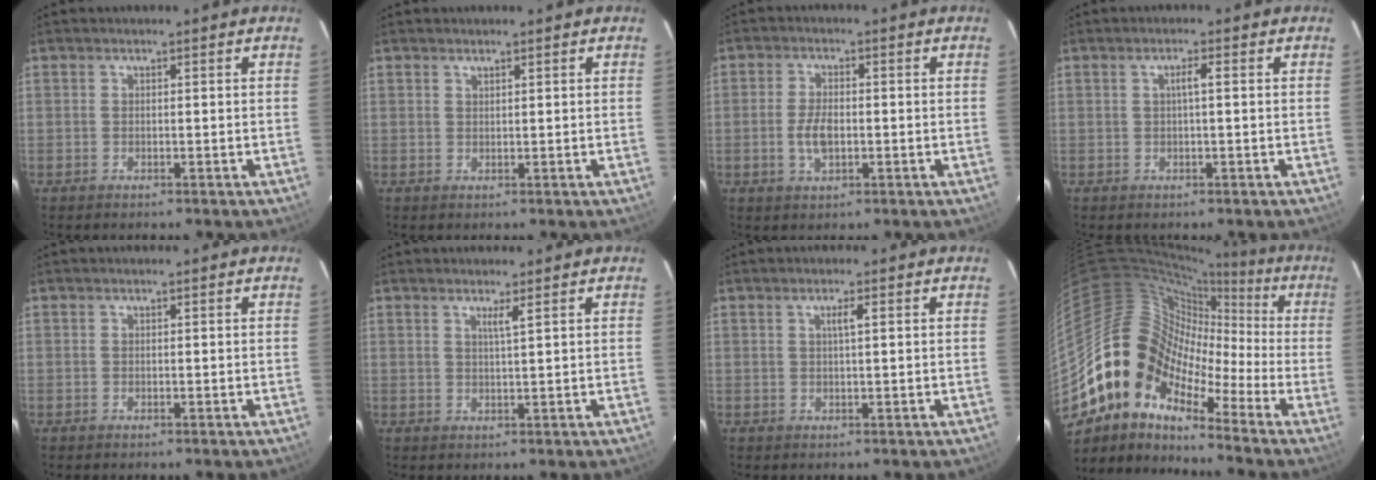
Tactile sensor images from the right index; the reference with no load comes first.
{"total": 0.8, "force": [0.7, 0.2, 0.2], "torque": [-0.005, 0.001, 0.013]}
{"total": 5.0, "force": [-1.0, 2.6, 4.1], "torque": [-0.085, -0.001, -0.016]}
{"total": 1.7, "force": [0.2, 0.0, 1.7], "torque": [-0.030, 0.005, 0.003]}
{"total": 0.0}
{"total": 1.7, "force": [1.0, -0.4, 1.3], "torque": [-0.022, -0.003, 0.016]}
{"total": 1.6, "force": [0.6, 0.0, 1.5], "torque": [-0.026, 0.003, 0.010]}
{"total": 13.6, "force": [-7.1, 9.2, 7.0], "torque": [-0.108, 0.013, -0.161]}